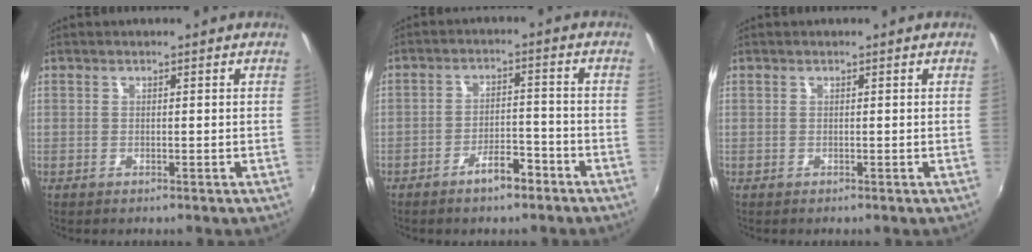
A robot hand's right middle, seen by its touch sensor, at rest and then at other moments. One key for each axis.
{"total": 5.6, "fx": -4.1, "fy": 2.0, "fz": 3.3, "tx": -0.064, "ty": 0.005, "tz": -0.057}
{"total": 0.0}